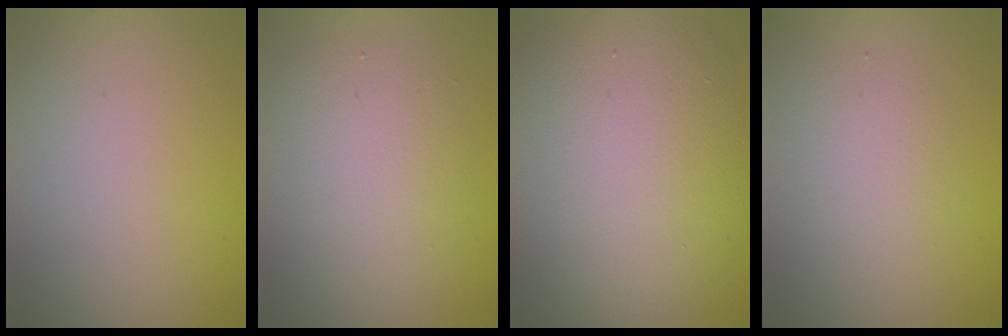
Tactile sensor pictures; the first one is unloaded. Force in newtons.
{"total": 4.8, "press": 4.8, "slide": 0.3}
{"total": 11.9, "press": 11.8, "slide": 0.5}
{"total": 2.3, "press": 2.3, "slide": 0.2}